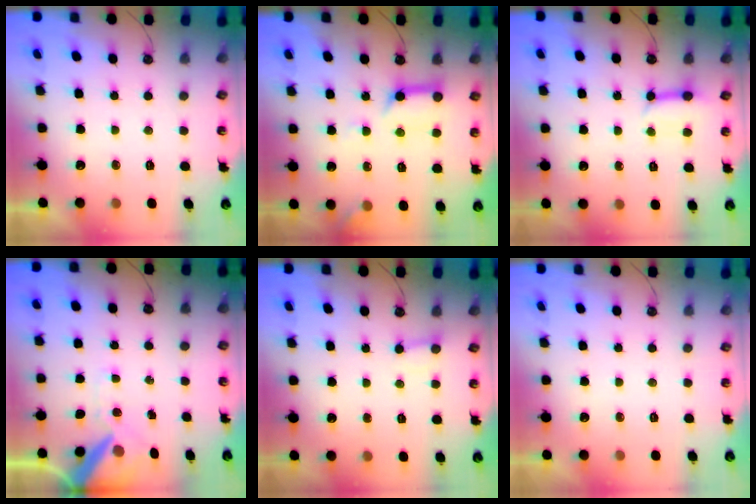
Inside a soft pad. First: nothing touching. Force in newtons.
{"total": 11.4, "press": 11.4, "slide": 1.2}
{"total": 6.2, "press": 6.1, "slide": 0.7}
{"total": 11.7, "press": 11.5, "slide": 1.8}
{"total": 3.9, "press": 3.9, "slide": 0.3}
{"total": 0.0}